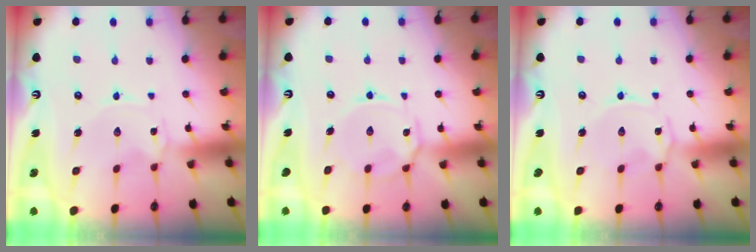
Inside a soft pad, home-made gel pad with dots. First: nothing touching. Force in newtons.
{"total": 8.7, "press": 8.6, "slide": 0.7}
{"total": 1.6, "press": 1.5, "slide": 0.6}